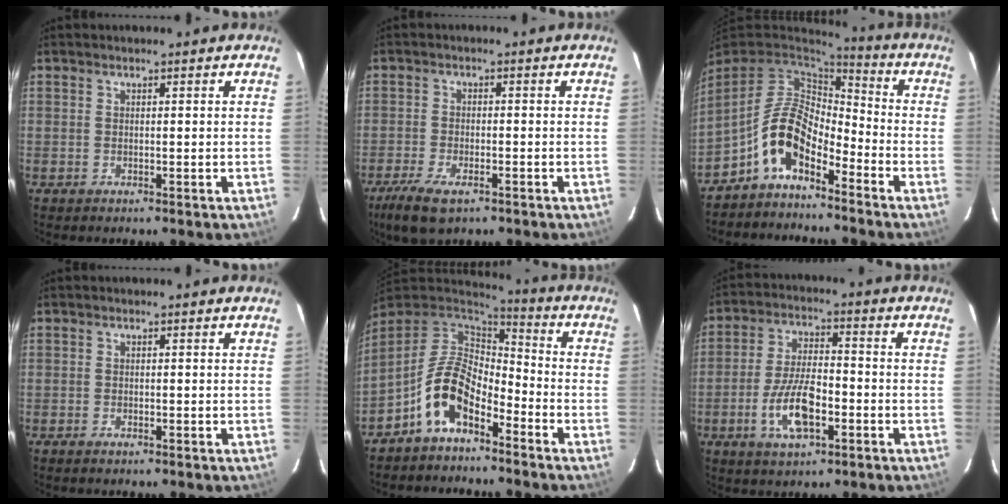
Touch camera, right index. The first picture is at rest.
{"total": 8.3, "force": [-5.4, 3.1, 5.5], "torque": [-0.137, -0.027, -0.100]}
{"total": 10.5, "force": [-5.7, 5.0, 7.2], "torque": [-0.148, 0.018, -0.112]}
{"total": 0.7, "force": [-0.6, 0.3, 0.3], "torque": [-0.008, -0.002, -0.012]}
{"total": 11.5, "force": [-6.3, 5.8, 7.7], "torque": [-0.158, 0.019, -0.123]}
{"total": 10.4, "force": [-4.0, 4.2, 8.6], "torque": [-0.179, -0.002, -0.070]}